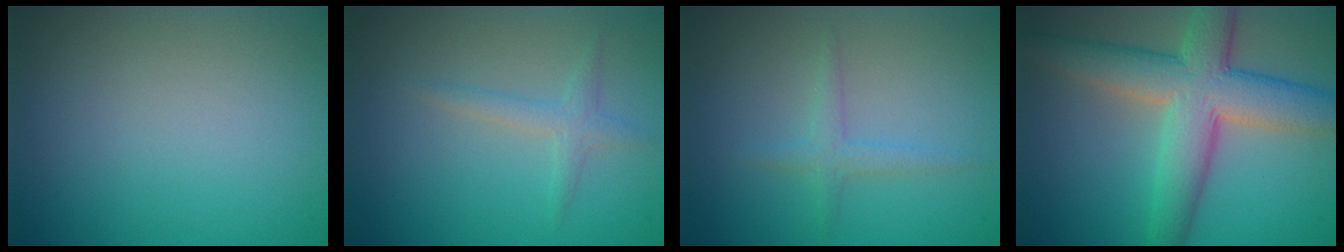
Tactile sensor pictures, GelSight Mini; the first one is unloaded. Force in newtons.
{"total": 1.6, "press": 1.6, "slide": 0.0}
{"total": 1.5, "press": 1.5, "slide": 0.1}
{"total": 8.0, "press": 8.0, "slide": 0.3}